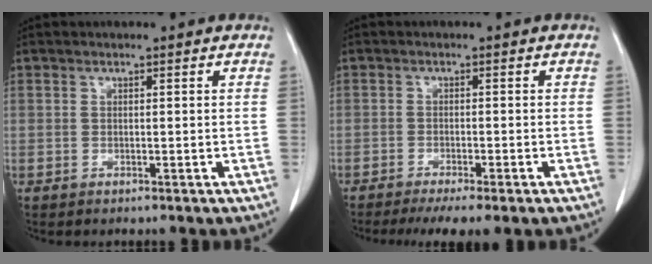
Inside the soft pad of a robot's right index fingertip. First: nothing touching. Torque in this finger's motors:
{"motor_torque": [0.83, -0.81, 0.54, 0.14]}